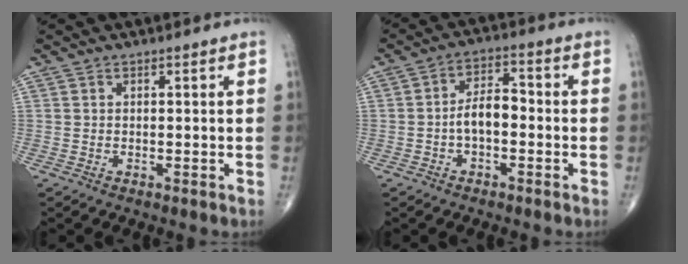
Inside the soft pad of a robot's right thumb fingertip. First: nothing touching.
{"total": 6.0, "force": [-1.3, 3.2, 4.9], "torque": [-0.077, 0.029, -0.030]}